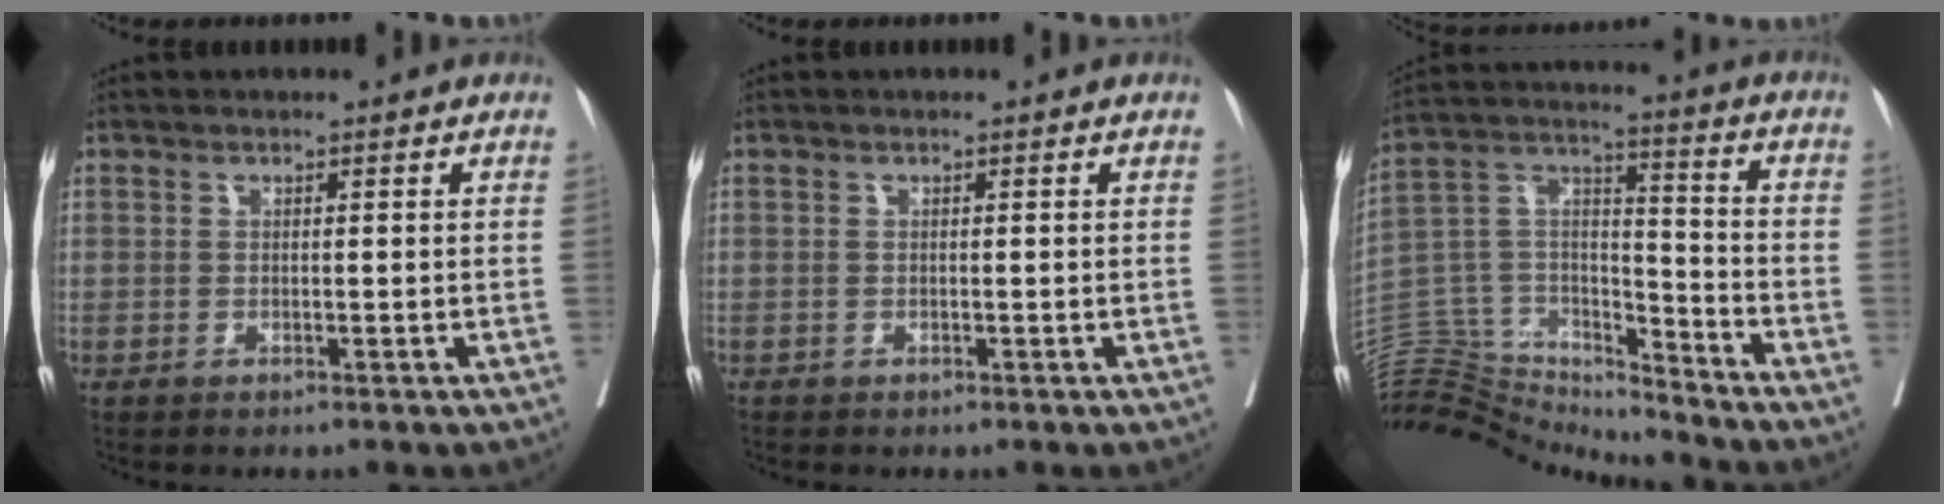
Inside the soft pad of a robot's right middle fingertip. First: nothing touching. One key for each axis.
{"total": 0.0}
{"total": 17.0, "fx": -16.8, "fy": 2.2, "fz": 1.6, "tx": -0.028, "ty": 0.061, "tz": -0.297}